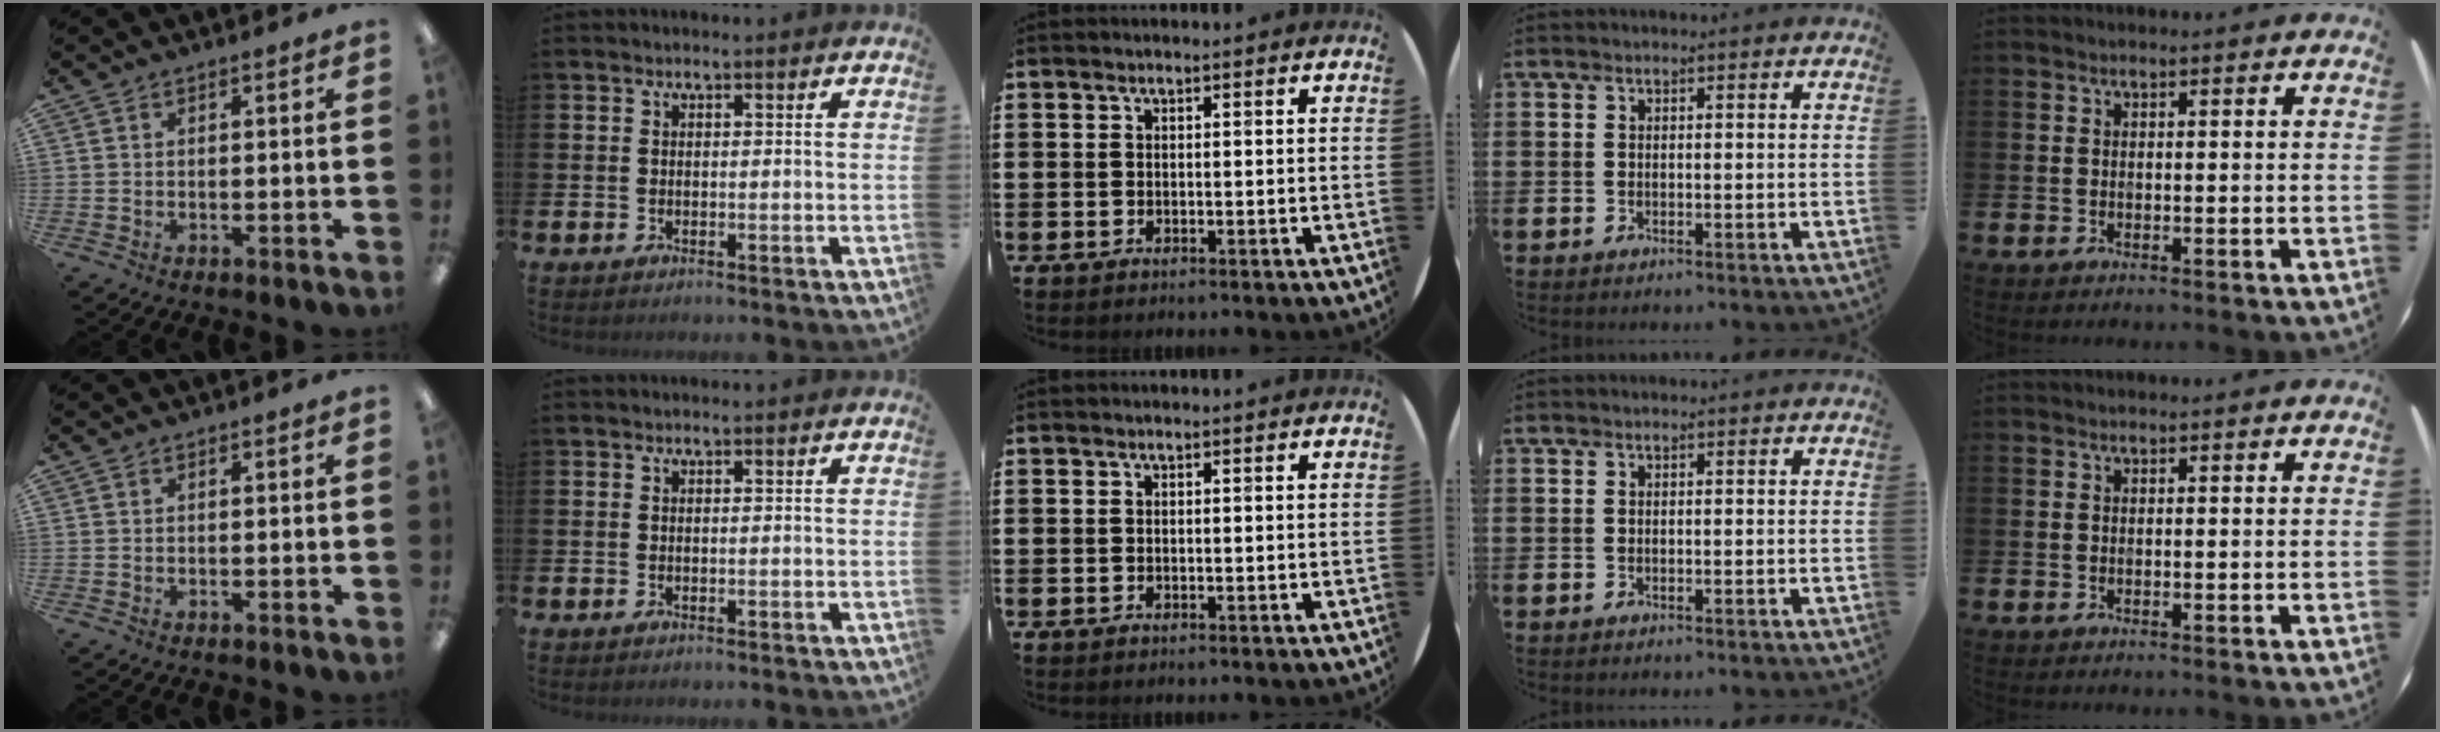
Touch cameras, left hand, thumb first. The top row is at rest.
{}